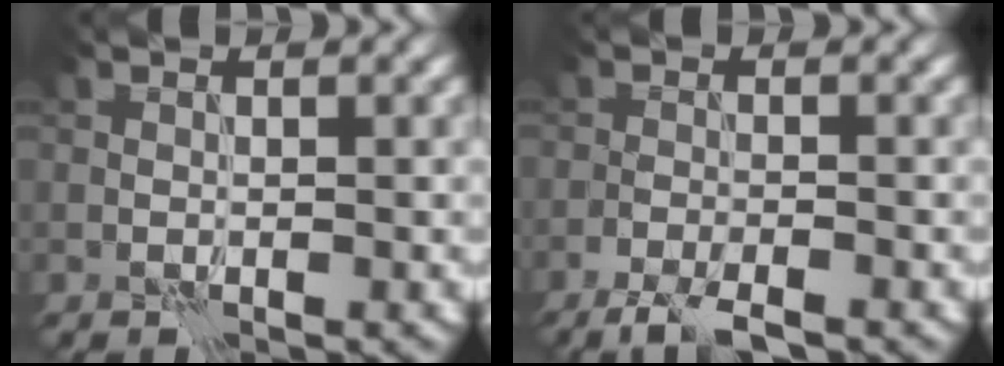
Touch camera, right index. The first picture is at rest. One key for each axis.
{"total": 3.4, "fx": -2.7, "fy": 0.3, "fz": 1.9, "tx": -0.040, "ty": -0.011, "tz": -0.054}